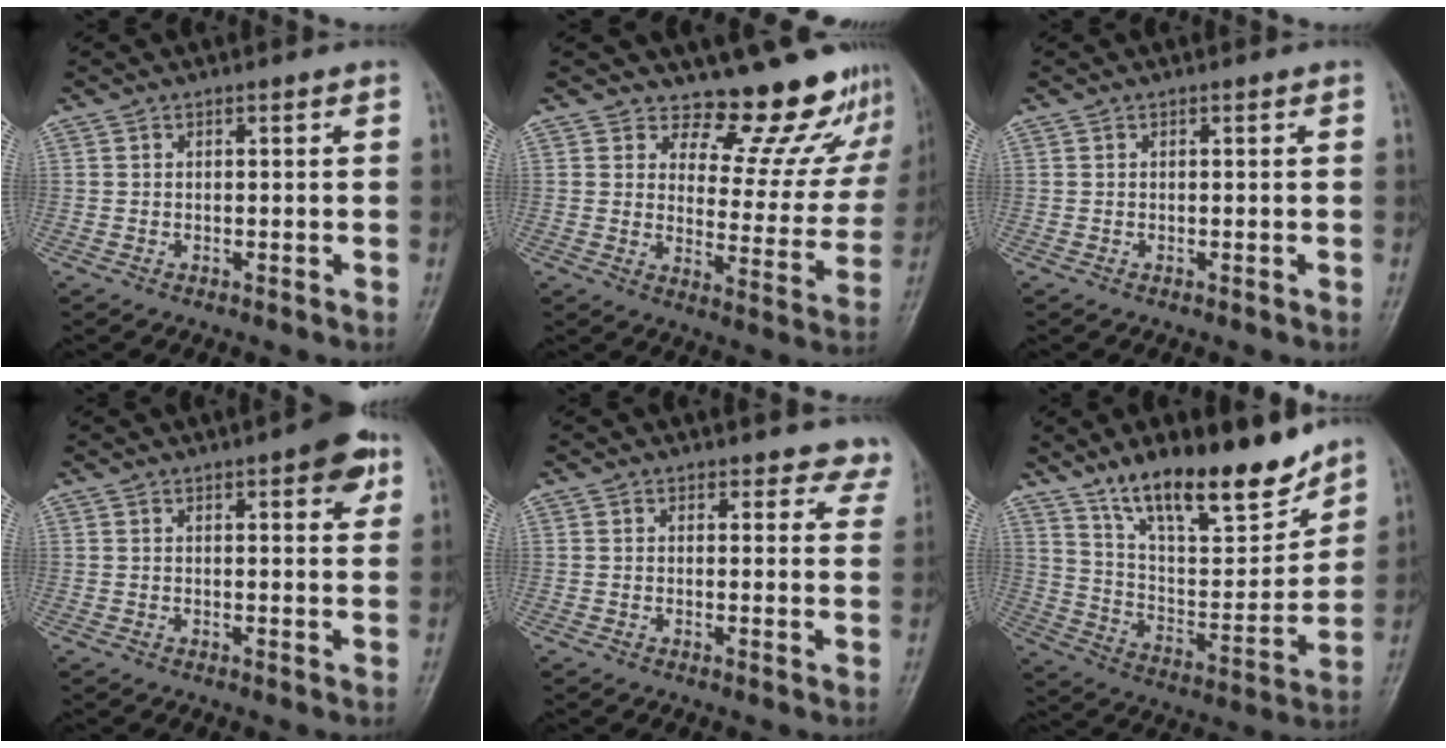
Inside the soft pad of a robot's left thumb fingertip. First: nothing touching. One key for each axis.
{"total": 14.1, "fx": 12.8, "fy": 5.2, "fz": 2.8, "tx": 0.014, "ty": -0.116, "tz": 0.154}
{"total": 0.0}
{"total": 6.1, "fx": 3.2, "fy": 2.0, "fz": 4.8, "tx": -0.046, "ty": -0.009, "tz": 0.033}
{"total": 6.9, "fx": 6.3, "fy": 2.8, "fz": 0.4, "tx": 0.053, "ty": -0.026, "tz": 0.041}
{"total": 20.4, "fx": 15.1, "fy": 6.3, "fz": 12.3, "tx": -0.154, "ty": -0.087, "tz": 0.259}